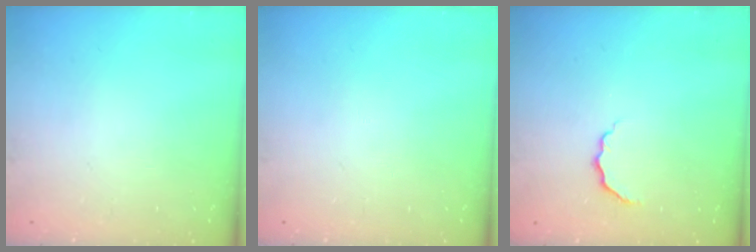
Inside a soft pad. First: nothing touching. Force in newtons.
{"total": 0.0}
{"total": 5.0, "press": 4.9, "slide": 0.6}